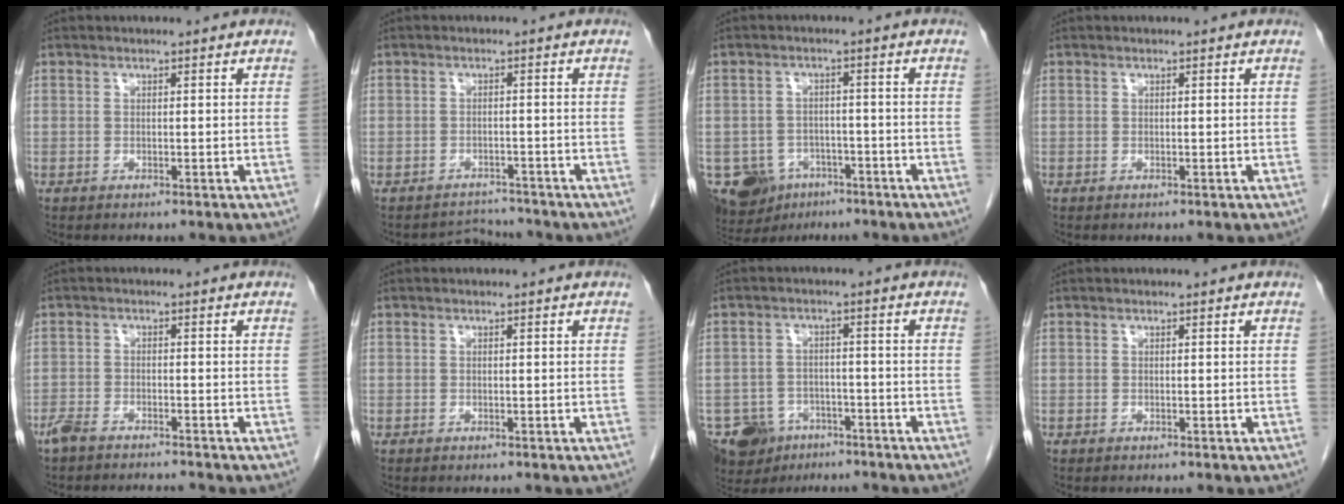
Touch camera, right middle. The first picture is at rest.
{"total": 2.9, "force": [-2.5, 0.4, -1.3], "torque": [0.020, 0.002, -0.038]}
{"total": 9.4, "force": [-5.5, 6.9, 3.1], "torque": [-0.068, 0.003, -0.081]}
{"total": 0.0}
{"total": 5.7, "force": [-5.3, 0.5, 1.8], "torque": [-0.028, -0.008, -0.089]}
{"total": 0.0}
{"total": 9.6, "force": [-6.9, 6.1, 2.7], "torque": [-0.058, -0.001, -0.109]}
{"total": 0.0}